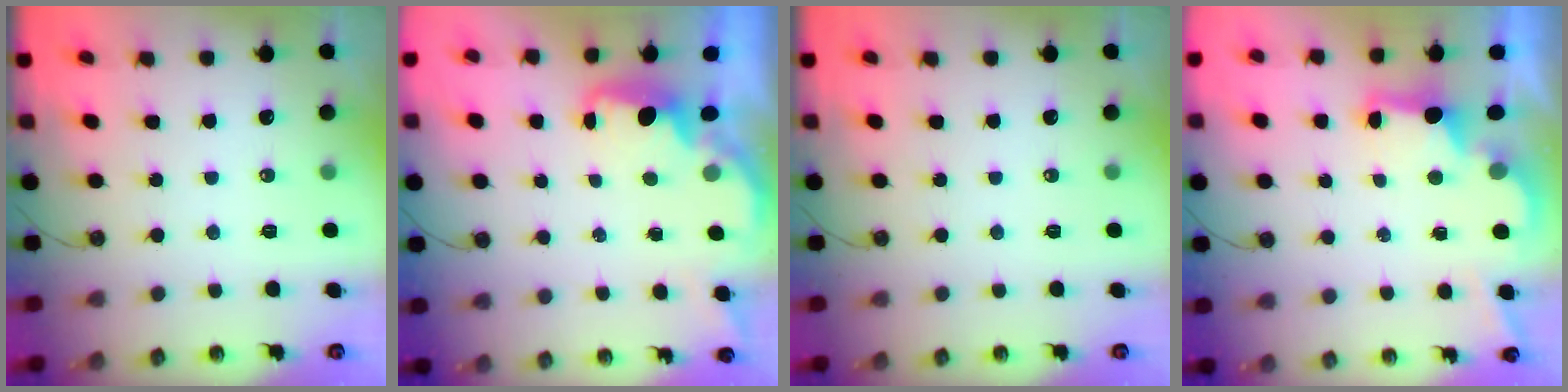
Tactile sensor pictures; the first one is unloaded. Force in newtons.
{"total": 1.6, "press": 1.4, "slide": 0.7}
{"total": 0.0}
{"total": 2.5, "press": 2.4, "slide": 0.7}